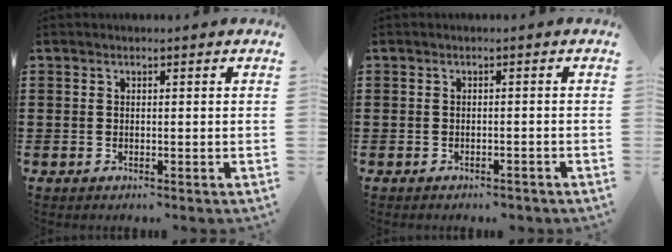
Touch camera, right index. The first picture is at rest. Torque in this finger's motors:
{"motor_torque": [-0.12, 0.09, -0.22, -0.09]}